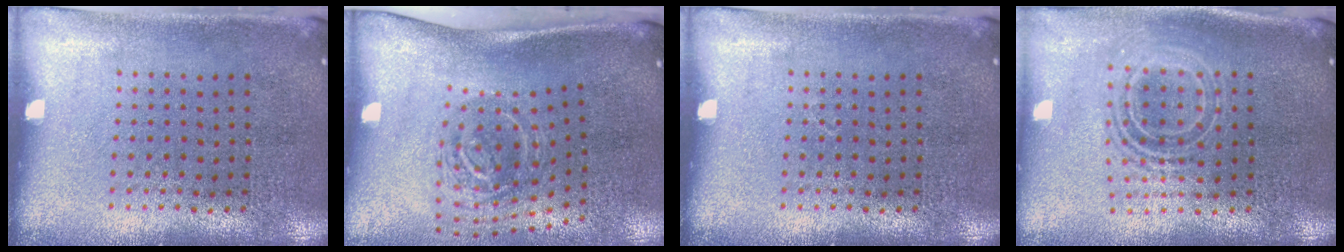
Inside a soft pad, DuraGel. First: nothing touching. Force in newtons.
{"total": 2.0, "press": 1.3, "slide": 1.5}
{"total": 0.0}
{"total": 2.0, "press": 1.5, "slide": 1.3}